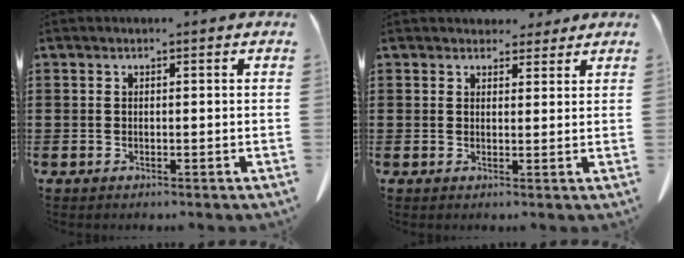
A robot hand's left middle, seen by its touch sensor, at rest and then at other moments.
{"total": 2.9, "force": [2.6, 1.2, 0.3], "torque": [-0.004, -0.003, 0.048]}